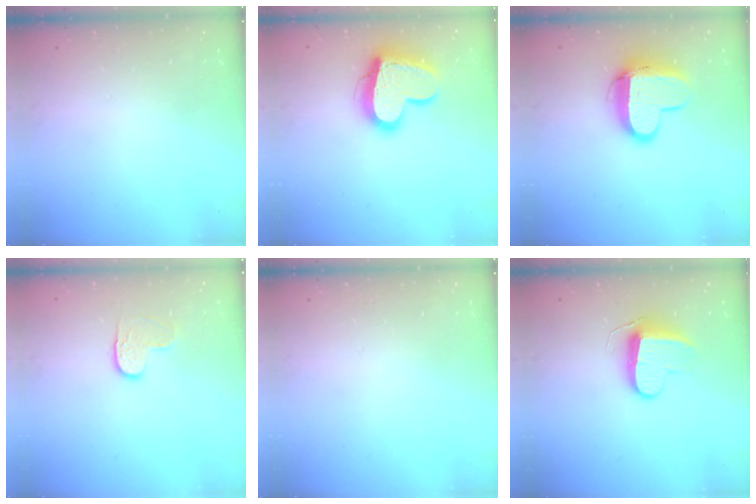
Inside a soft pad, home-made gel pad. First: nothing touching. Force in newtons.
{"total": 16.5, "press": 16.4, "slide": 1.5}
{"total": 11.6, "press": 11.5, "slide": 1.2}
{"total": 4.7, "press": 4.7, "slide": 0.2}
{"total": 0.0}
{"total": 9.6, "press": 9.6, "slide": 0.3}